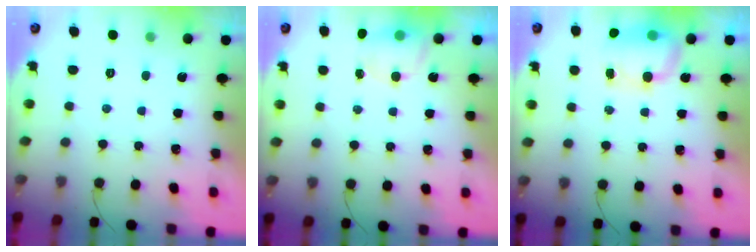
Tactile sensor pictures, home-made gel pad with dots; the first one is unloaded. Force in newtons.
{"total": 7.4, "press": 5.7, "slide": 4.7}
{"total": 11.2, "press": 9.0, "slide": 6.7}